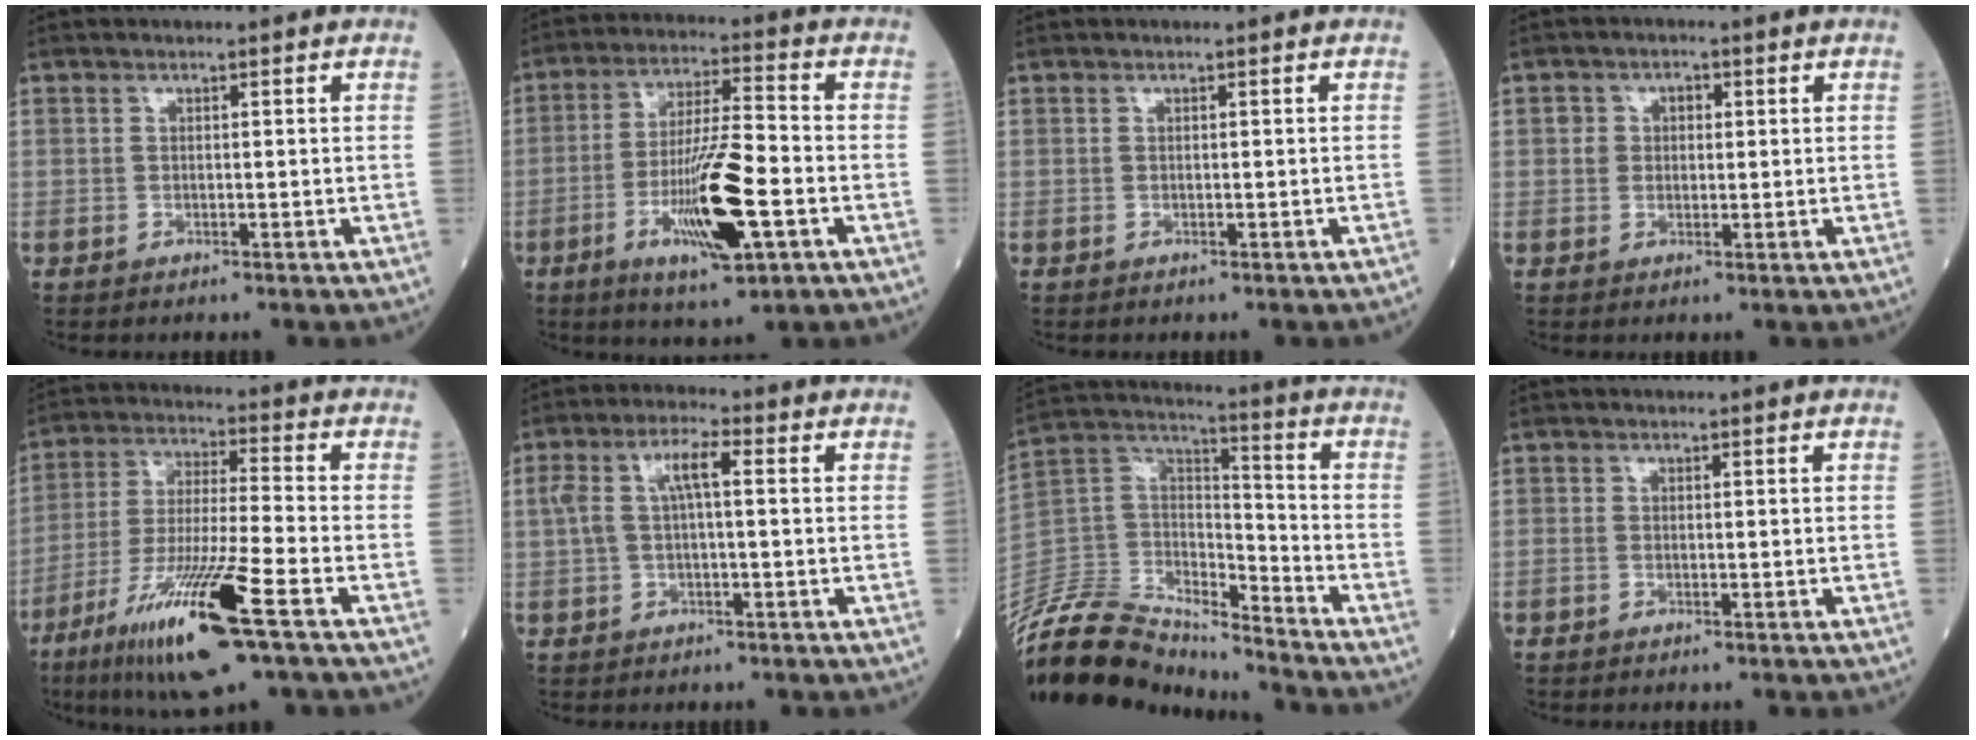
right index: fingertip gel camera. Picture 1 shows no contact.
{"total": 13.3, "force": [-4.4, 1.7, 12.4], "torque": [-0.225, -0.011, -0.075]}
{"total": 0.0}
{"total": 2.9, "force": [0.6, 2.4, 1.5], "torque": [-0.021, 0.009, 0.009]}
{"total": 16.5, "force": [-8.6, 0.4, 14.1], "torque": [-0.284, -0.040, -0.157]}
{"total": 5.8, "force": [0.9, 1.6, 5.4], "torque": [-0.119, 0.028, 0.021]}
{"total": 18.5, "force": [-17.6, 3.7, 4.2], "torque": [-0.083, 0.043, -0.322]}
{"total": 0.0}